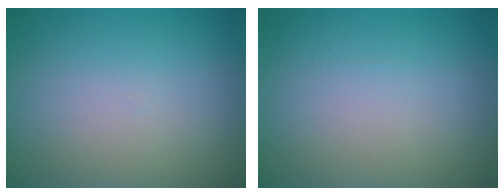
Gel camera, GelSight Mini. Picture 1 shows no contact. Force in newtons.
{"total": 0.0}